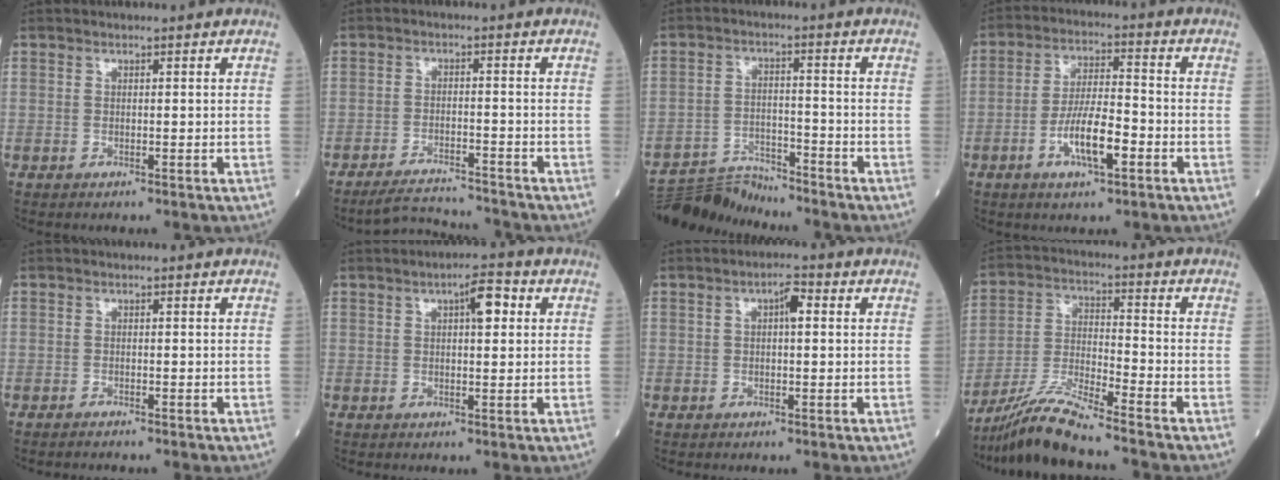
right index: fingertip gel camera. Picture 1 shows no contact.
{"total": 6.0, "force": [-6.0, -0.2, 0.4], "torque": [-0.009, -0.003, -0.102]}
{"total": 7.9, "force": [-7.9, 0.3, -0.2], "torque": [-0.002, 0.000, -0.145]}
{"total": 8.4, "force": [-3.2, 2.0, 7.4], "torque": [-0.147, 0.003, -0.056]}
{"total": 0.8, "force": [-0.8, 0.0, 0.2], "torque": [-0.007, 0.000, -0.008]}
{"total": 4.2, "force": [1.4, 1.1, 3.8], "torque": [-0.059, 0.010, 0.018]}
{"total": 2.9, "force": [0.6, 0.9, 2.7], "torque": [-0.044, 0.013, 0.008]}
{"total": 9.7, "force": [-8.6, -1.1, 4.4], "torque": [-0.092, -0.018, -0.162]}